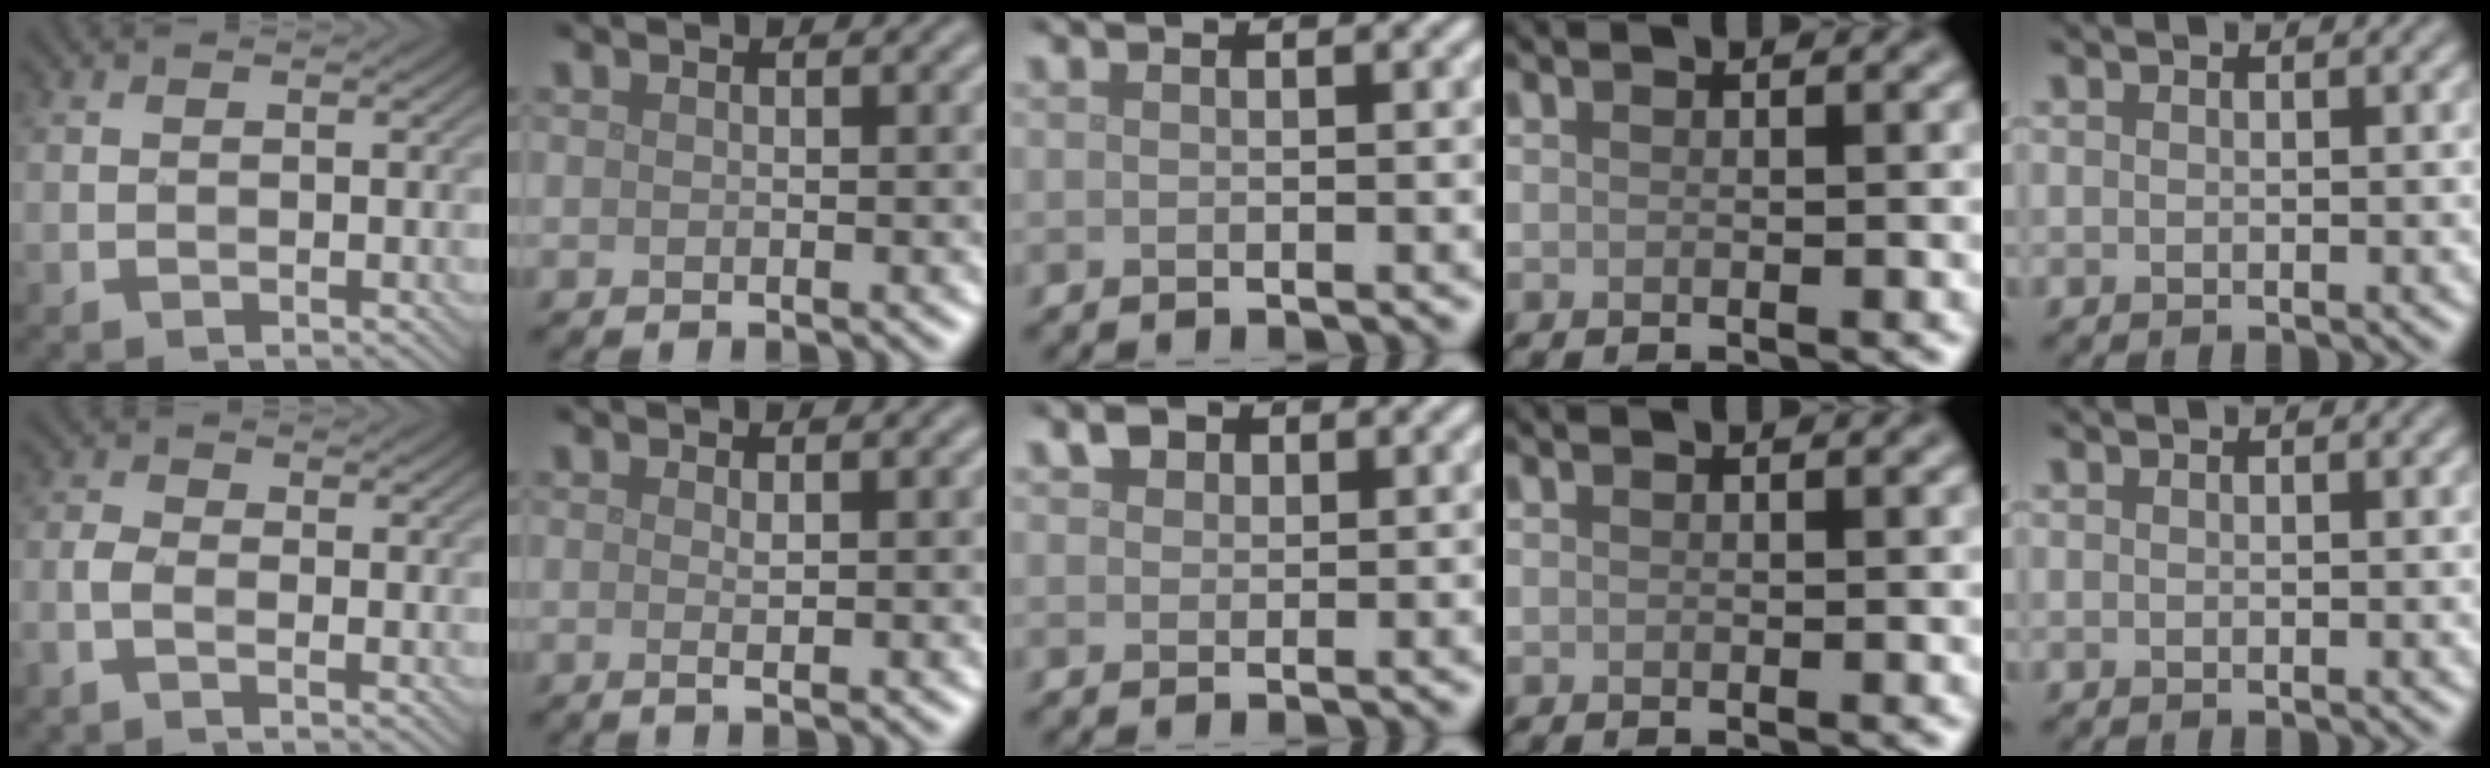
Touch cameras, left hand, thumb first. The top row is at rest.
{"thumb": {"total": 2.2, "force": [-1.3, 1.0, 1.5], "torque": [-0.043, 0.005, -0.035]}, "index": {"total": 1.4, "force": [0.0, 0.3, 1.3], "torque": [-0.020, -0.002, -0.004]}, "middle": {"total": 1.3, "force": [0.8, 1.0, 0.4], "torque": [-0.007, 0.003, 0.013]}}